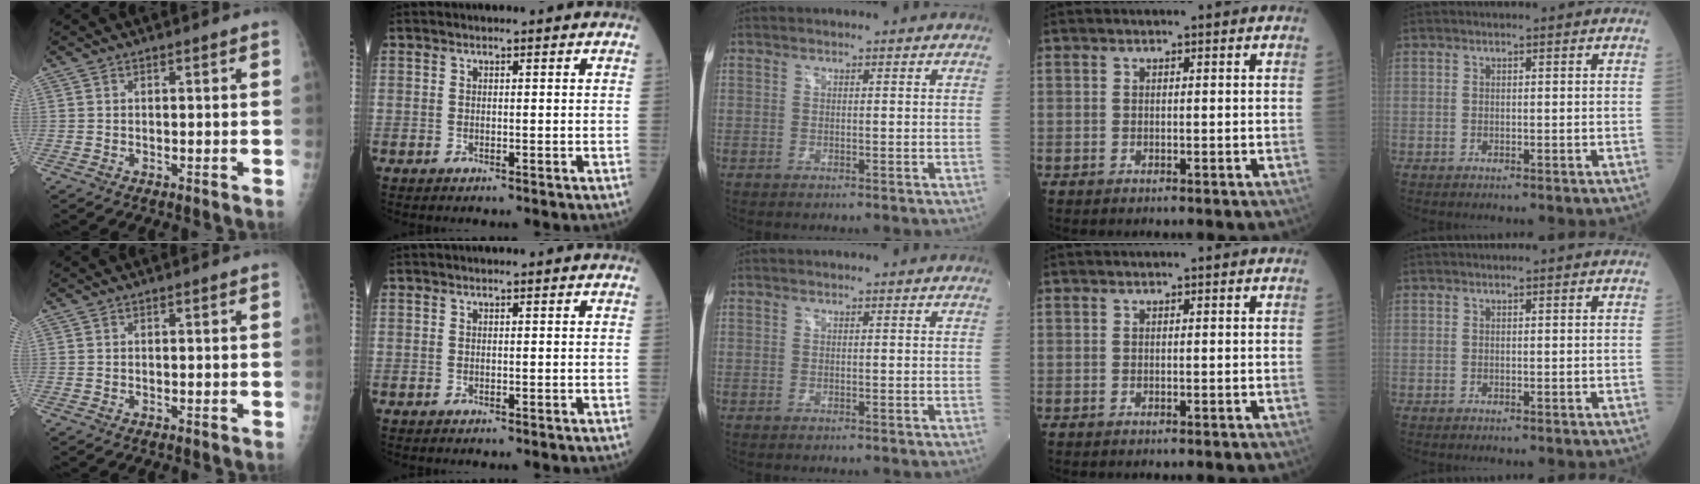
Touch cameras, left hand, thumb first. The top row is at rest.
{}